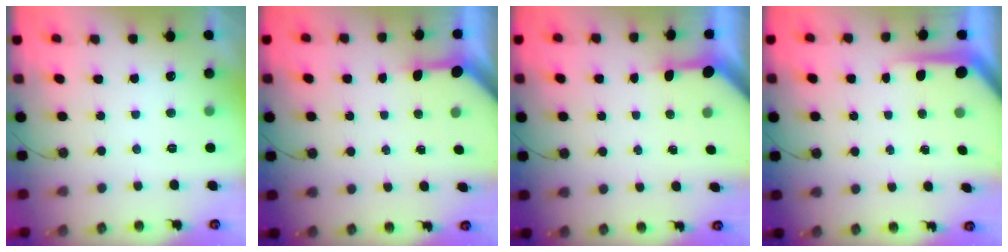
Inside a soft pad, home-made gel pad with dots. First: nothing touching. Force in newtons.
{"total": 3.4, "press": 3.4, "slide": 0.4}
{"total": 3.4, "press": 3.4, "slide": 0.4}
{"total": 5.1, "press": 5.1, "slide": 0.5}